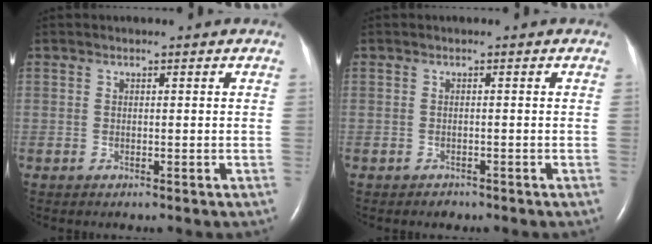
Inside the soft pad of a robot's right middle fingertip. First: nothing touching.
{"total": 0.7, "force": [-0.6, 0.4, 0.0], "torque": [-0.004, 0.000, -0.009]}